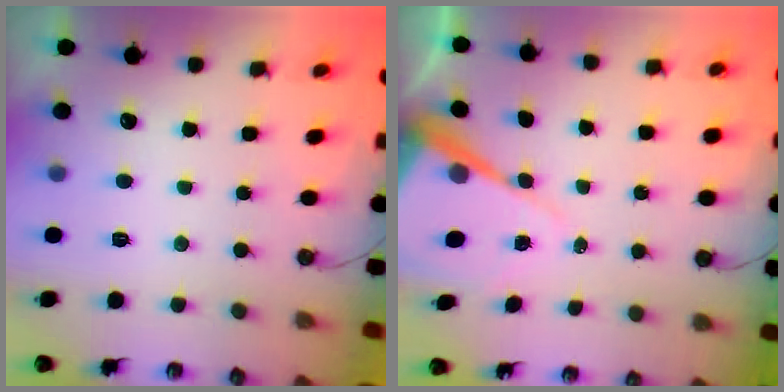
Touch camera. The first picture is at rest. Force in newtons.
{"total": 10.1, "press": 10.1, "slide": 0.9}